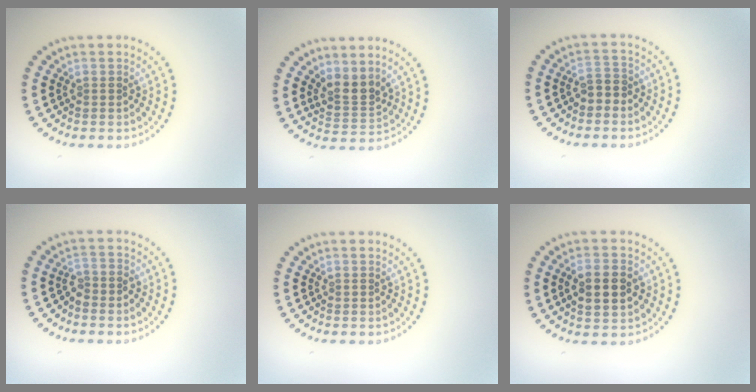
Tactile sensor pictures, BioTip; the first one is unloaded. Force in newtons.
{"total": 2.6, "press": 1.9, "slide": 1.7}
{"total": 1.9, "press": 1.8, "slide": 0.7}
{"total": 1.4, "press": 1.1, "slide": 0.9}
{"total": 0.0}
{"total": 3.4, "press": 3.4, "slide": 0.3}